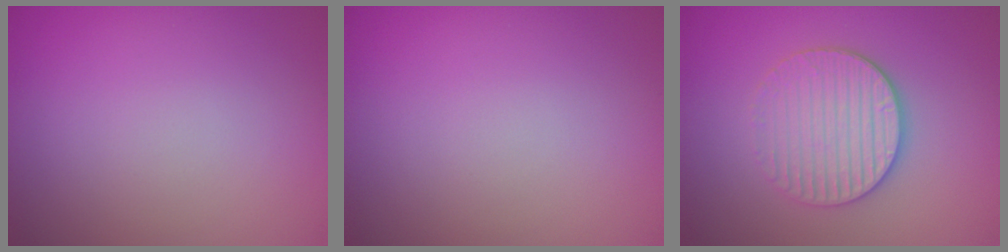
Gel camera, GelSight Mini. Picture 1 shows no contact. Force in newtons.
{"total": 0.0}
{"total": 4.0, "press": 3.4, "slide": 2.0}